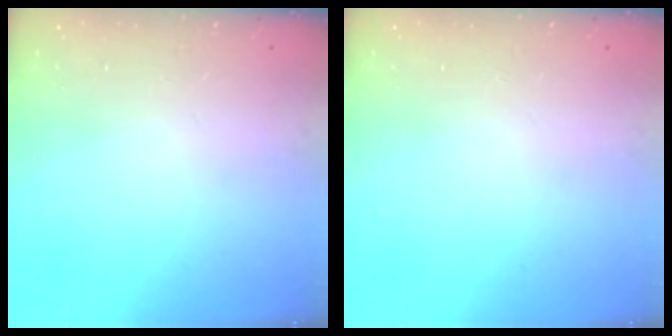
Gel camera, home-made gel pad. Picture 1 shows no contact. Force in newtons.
{"total": 0.0}